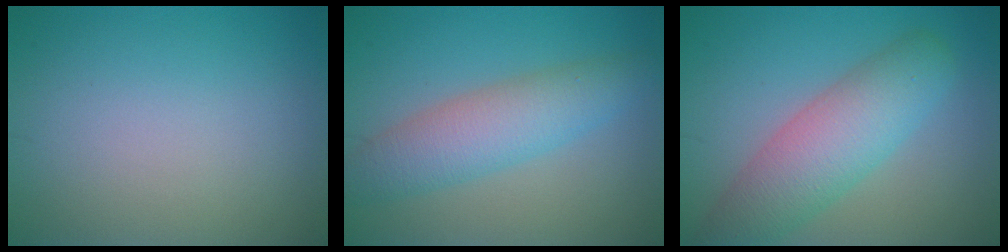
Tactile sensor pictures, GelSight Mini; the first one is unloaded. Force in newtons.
{"total": 5.0, "press": 5.0, "slide": 0.1}
{"total": 6.4, "press": 6.4, "slide": 0.3}